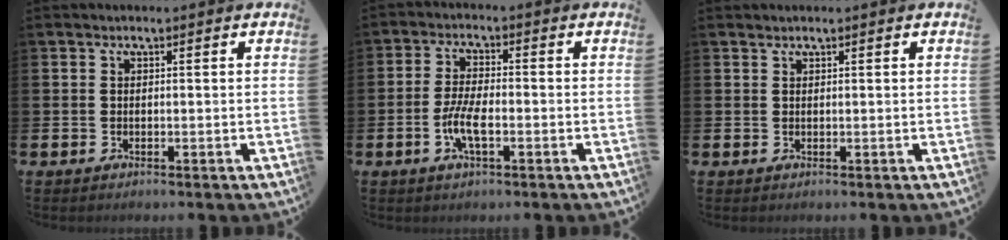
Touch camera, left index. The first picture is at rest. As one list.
[{"total": 4.5, "force": [-1.4, 1.4, 4.1], "torque": [-0.085, 0.003, -0.028]}, {"total": 0.7, "force": [0.7, 0.1, 0.0], "torque": [0.003, -0.001, 0.013]}]